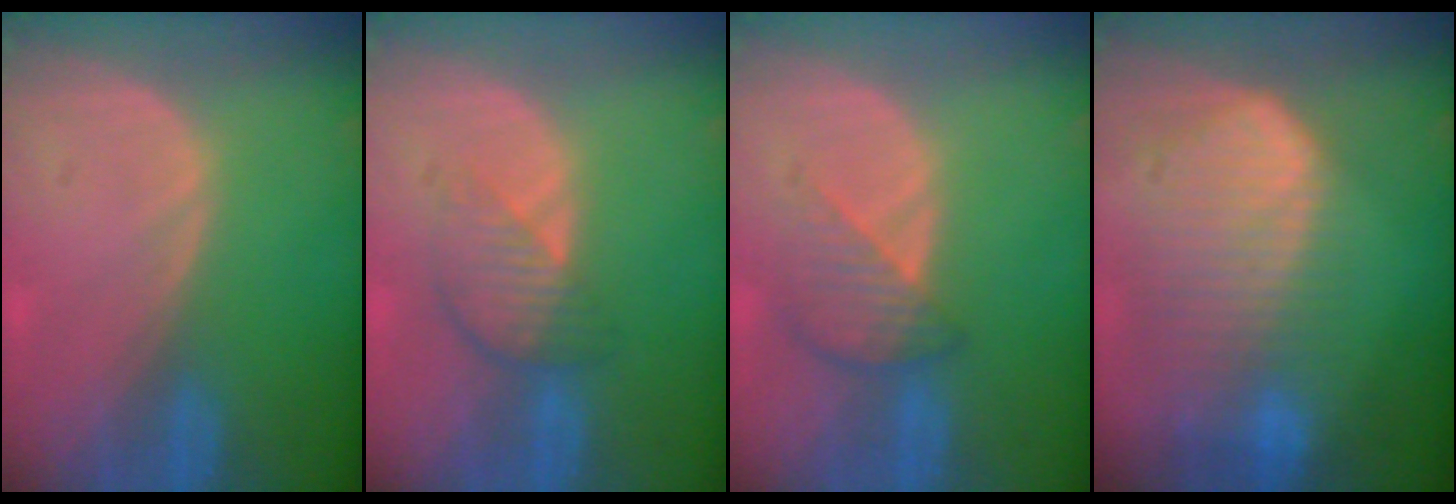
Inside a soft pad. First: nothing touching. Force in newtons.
{"total": 4.5, "press": 4.1, "slide": 1.9}
{"total": 4.6, "press": 4.3, "slide": 1.8}
{"total": 10.3, "press": 8.8, "slide": 5.2}